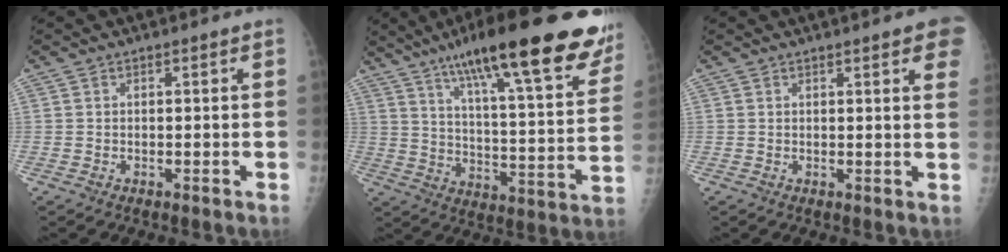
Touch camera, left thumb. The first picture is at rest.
{"total": 28.5, "force": [19.0, 5.9, 20.4], "torque": [-0.276, -0.044, 0.275]}
{"total": 7.4, "force": [4.3, 1.5, 5.9], "torque": [-0.051, -0.004, 0.043]}